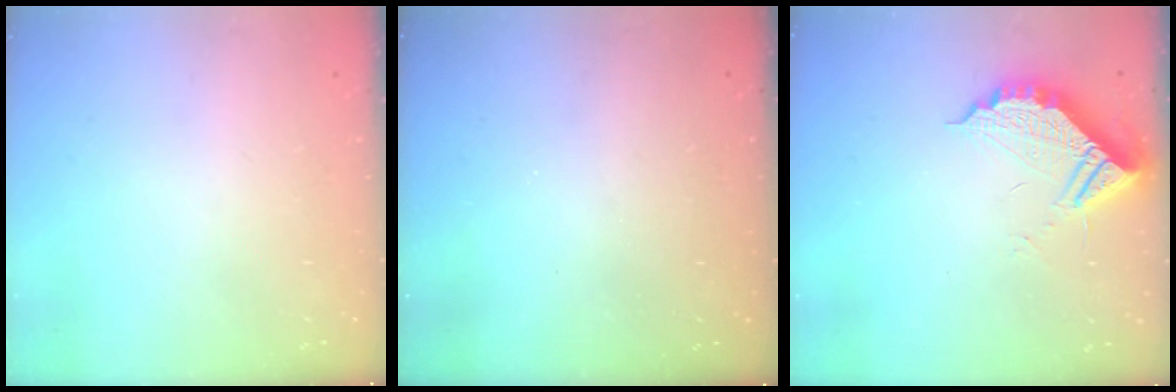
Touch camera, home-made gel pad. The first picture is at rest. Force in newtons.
{"total": 3.1, "press": 3.1, "slide": 0.1}
{"total": 10.4, "press": 10.3, "slide": 1.0}